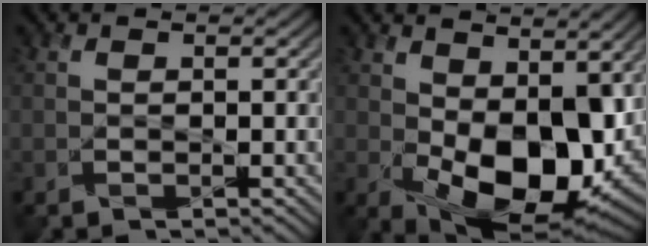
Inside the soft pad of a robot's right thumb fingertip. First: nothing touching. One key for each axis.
{"total": 14.2, "fx": 0.0, "fy": 8.2, "fz": 11.6, "tx": -0.193, "ty": -0.029, "tz": 0.011}